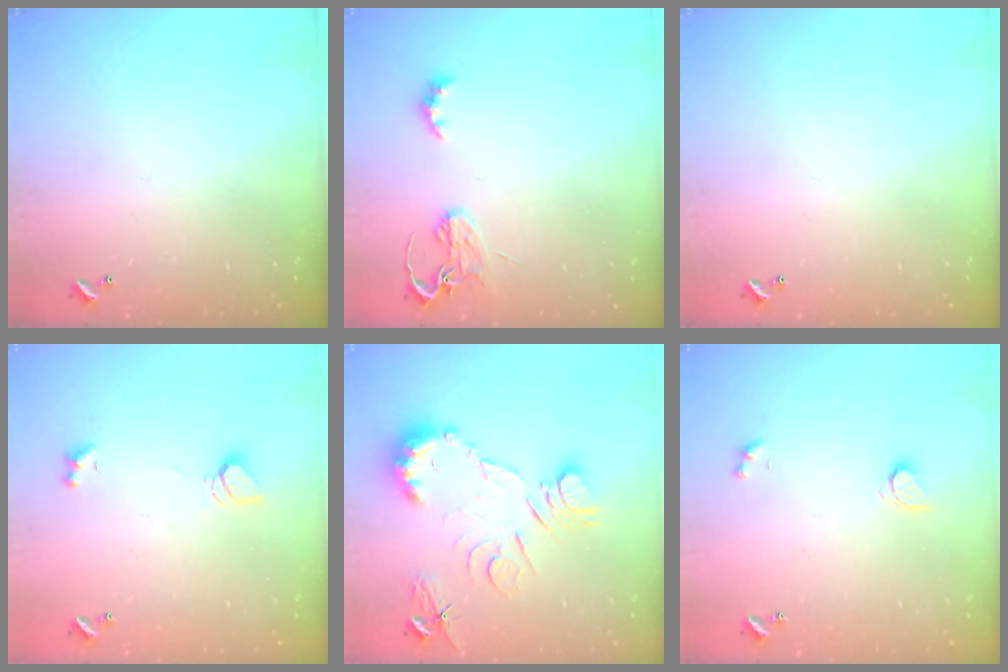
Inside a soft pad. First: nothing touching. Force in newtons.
{"total": 2.9, "press": 2.8, "slide": 0.6}
{"total": 0.0}
{"total": 2.5, "press": 2.5, "slide": 0.6}
{"total": 11.6, "press": 11.6, "slide": 0.5}
{"total": 2.6, "press": 2.6, "slide": 0.3}